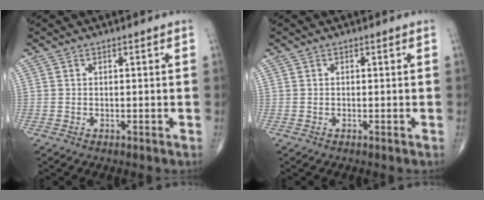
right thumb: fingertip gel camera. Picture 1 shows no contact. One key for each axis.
{"total": 0.0}